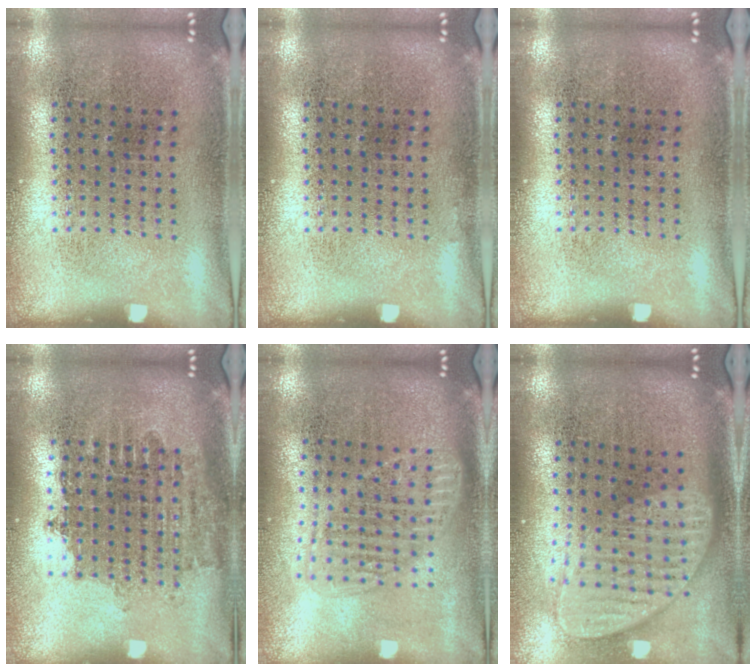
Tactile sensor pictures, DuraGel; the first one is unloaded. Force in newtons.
{"total": 0.0}
{"total": 0.0}
{"total": 1.8, "press": 1.4, "slide": 1.1}
{"total": 1.6, "press": 1.4, "slide": 0.7}
{"total": 2.0, "press": 1.6, "slide": 1.3}